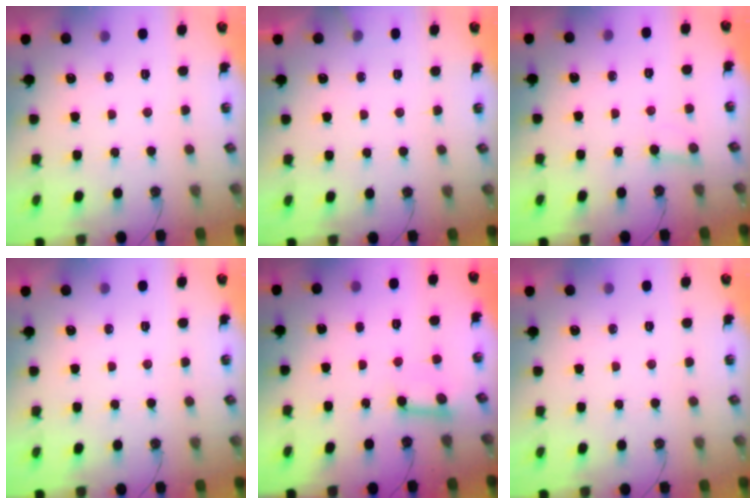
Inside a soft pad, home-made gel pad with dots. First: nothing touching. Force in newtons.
{"total": 4.1, "press": 4.1, "slide": 0.3}
{"total": 2.6, "press": 2.6, "slide": 0.1}
{"total": 0.0}
{"total": 6.8, "press": 6.7, "slide": 0.7}
{"total": 0.0}